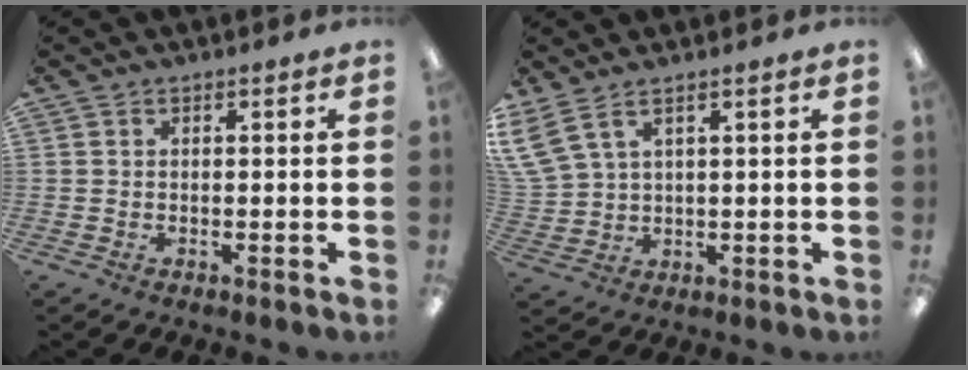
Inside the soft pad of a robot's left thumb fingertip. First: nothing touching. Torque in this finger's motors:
{"motor_torque": [0.23, 0.48, 1.62, -1.14, 0.19]}